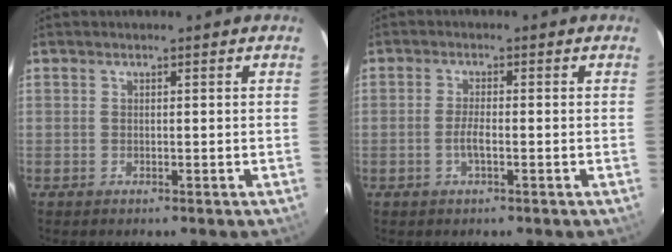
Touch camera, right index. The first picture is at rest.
{"total": 2.6, "force": [-0.9, 0.6, 2.4], "torque": [-0.051, 0.000, -0.019]}